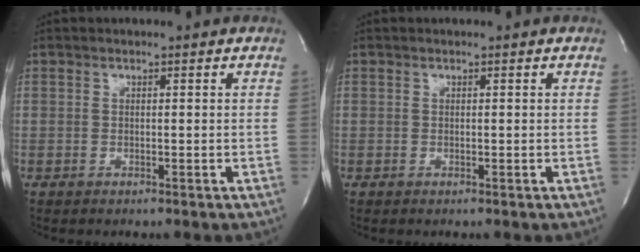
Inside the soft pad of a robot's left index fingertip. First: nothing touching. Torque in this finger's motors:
{"motor_torque": [-0.07, -0.07, -0.04, -0.01]}